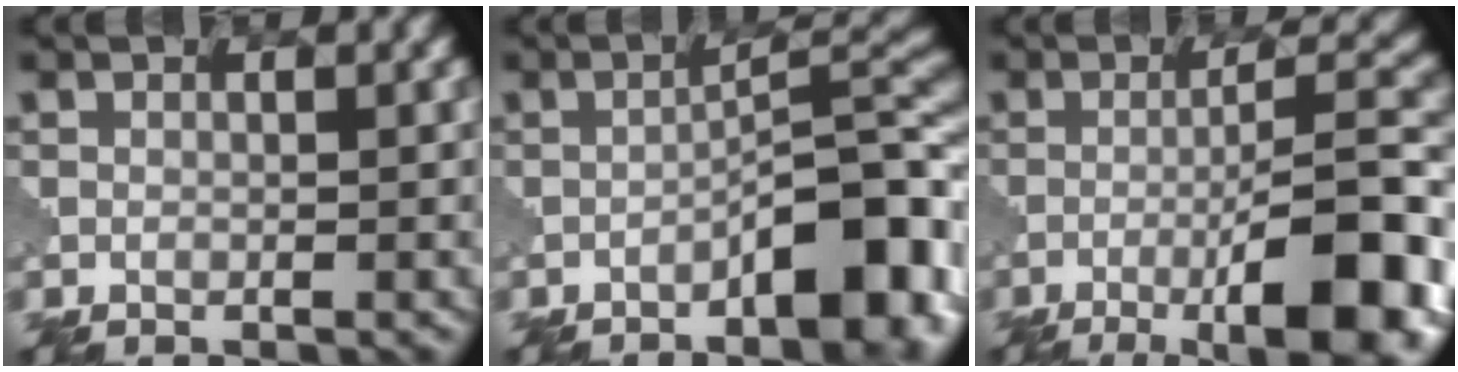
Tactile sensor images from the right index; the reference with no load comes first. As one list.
[{"total": 9.6, "force": [-4.7, 3.0, 7.9], "torque": [-0.099, 0.016, -0.069]}, {"total": 12.0, "force": [-5.5, 2.5, 10.3], "torque": [-0.137, 0.011, -0.081]}]